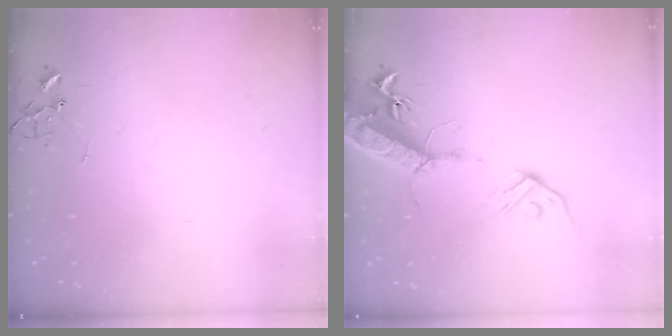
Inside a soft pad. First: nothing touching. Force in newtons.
{"total": 16.9, "press": 16.5, "slide": 3.8}